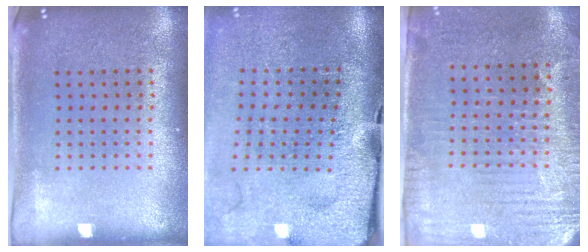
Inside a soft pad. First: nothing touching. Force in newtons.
{"total": 4.3, "press": 3.4, "slide": 2.6}
{"total": 3.0, "press": 2.6, "slide": 1.5}